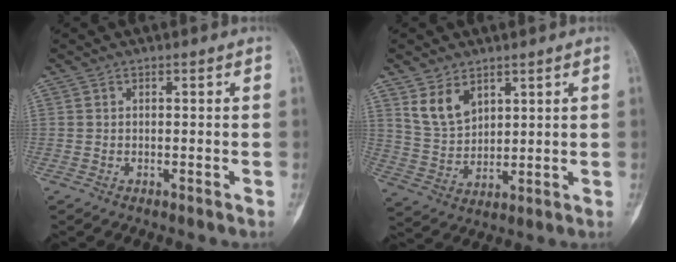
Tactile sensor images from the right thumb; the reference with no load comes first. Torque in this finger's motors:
{"motor_torque": [-0.26, 0.27, 0.08, 0.03, 0.03]}